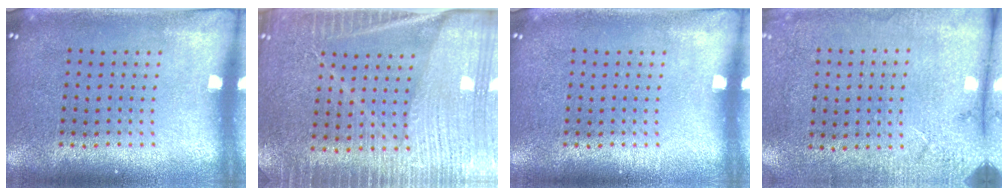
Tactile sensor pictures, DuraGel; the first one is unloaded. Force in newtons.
{"total": 4.0, "press": 3.7, "slide": 1.4}
{"total": 0.0}
{"total": 2.6, "press": 2.2, "slide": 1.3}